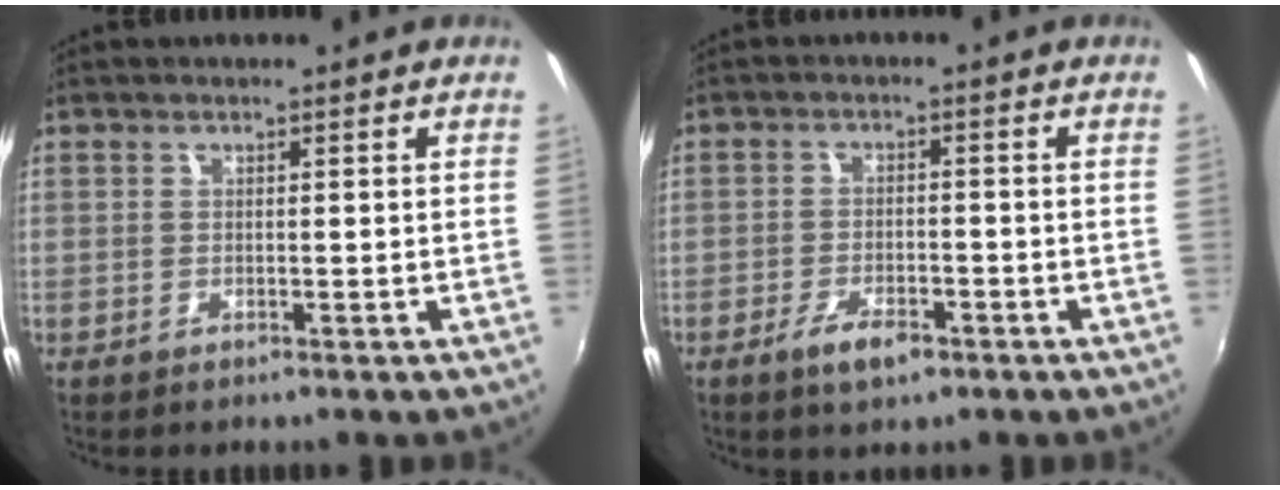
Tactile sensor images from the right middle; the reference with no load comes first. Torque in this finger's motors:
{"motor_torque": [0.78, -0.66, 0.21, 0.07]}